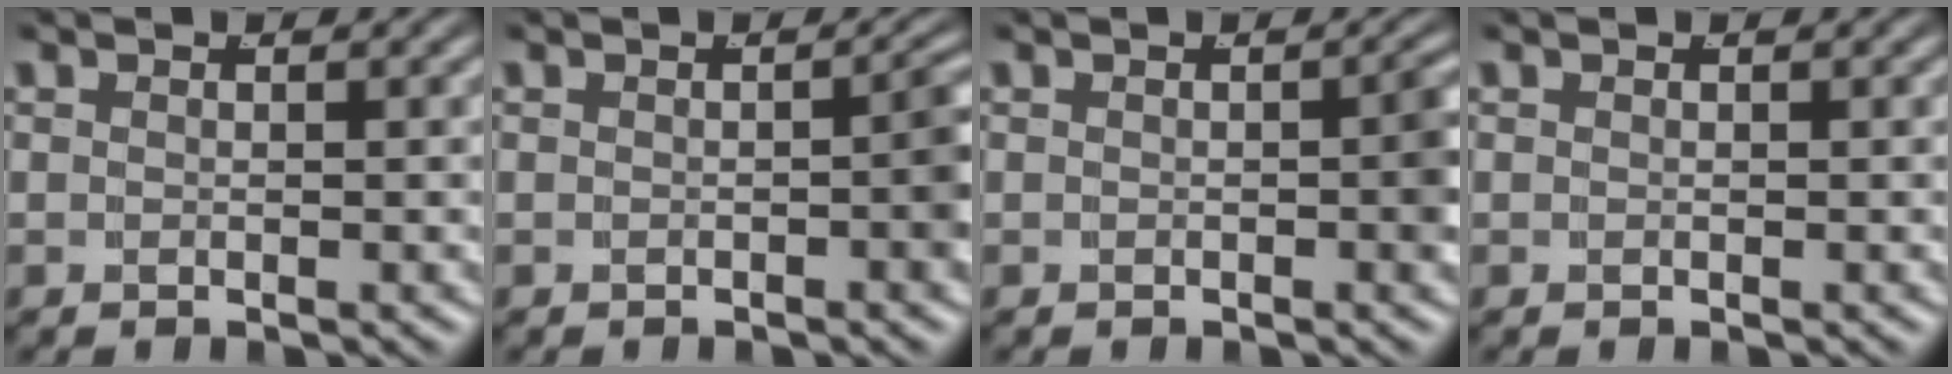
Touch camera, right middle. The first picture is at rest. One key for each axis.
{"total": 1.9, "fx": -0.5, "fy": 0.4, "fz": 1.8, "tx": -0.022, "ty": -0.001, "tz": -0.007}
{"total": 1.5, "fx": -0.3, "fy": 0.4, "fz": 1.4, "tx": -0.018, "ty": -0.001, "tz": -0.006}
{"total": 0.0}